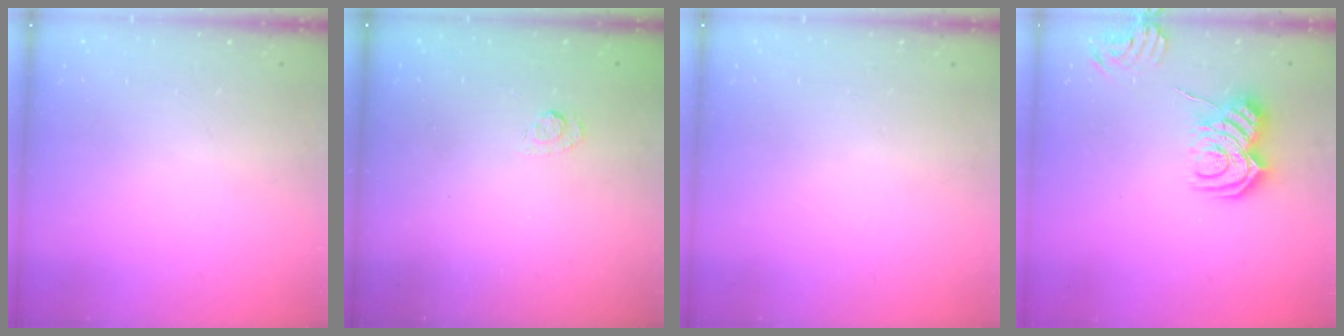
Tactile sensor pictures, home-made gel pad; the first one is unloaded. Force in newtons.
{"total": 2.7, "press": 2.3, "slide": 1.5}
{"total": 0.0}
{"total": 10.1, "press": 10.1, "slide": 0.9}